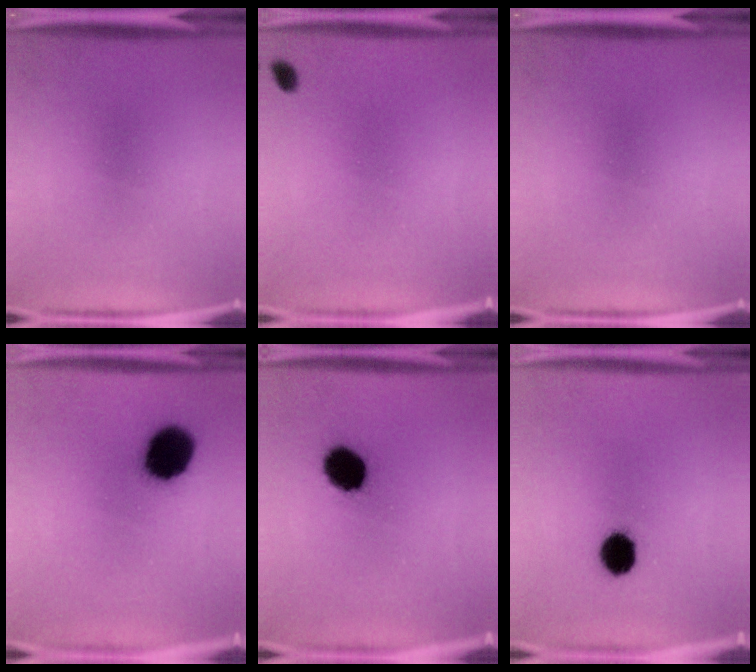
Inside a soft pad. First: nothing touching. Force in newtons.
{"total": 1.2}
{"total": 0.0}
{"total": 14.0}
{"total": 10.2}
{"total": 6.2}